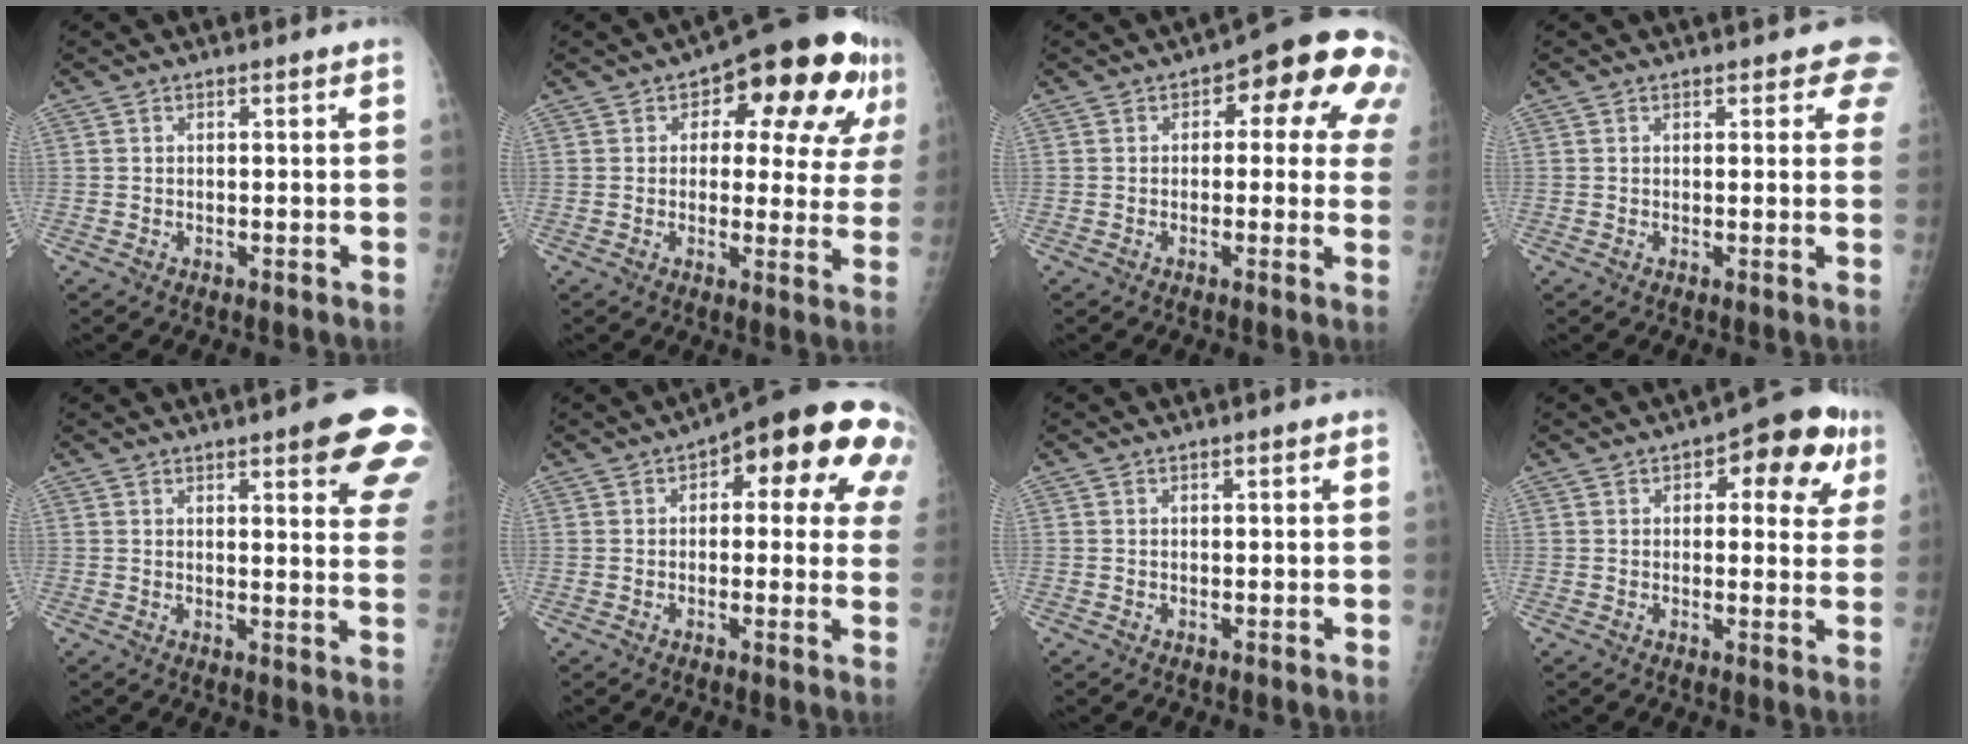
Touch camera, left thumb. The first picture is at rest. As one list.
[{"total": 17.7, "force": [7.2, 8.6, 13.6], "torque": [-0.127, 0.002, 0.087]}, {"total": 13.7, "force": [3.7, 6.6, 11.5], "torque": [-0.083, 0.019, 0.031]}, {"total": 4.5, "force": [3.4, 2.0, 2.2], "torque": [0.011, -0.009, 0.028]}, {"total": 14.1, "force": [8.0, 3.3, 11.1], "torque": [-0.109, -0.034, 0.087]}, {"total": 19.7, "force": [7.0, 8.2, 16.4], "torque": [-0.167, 0.015, 0.077]}, {"total": 0.6, "force": [0.2, 0.2, 0.5], "torque": [-0.007, 0.001, 0.003]}, {"total": 11.7, "force": [5.0, 5.8, 8.9], "torque": [-0.061, 0.004, 0.052]}]